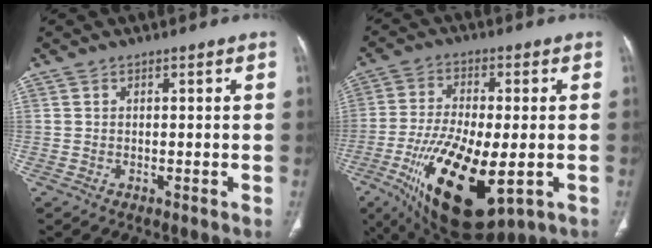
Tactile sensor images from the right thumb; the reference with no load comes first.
{"total": 21.0, "force": [-6.4, 8.4, 18.2], "torque": [-0.367, -0.021, -0.094]}